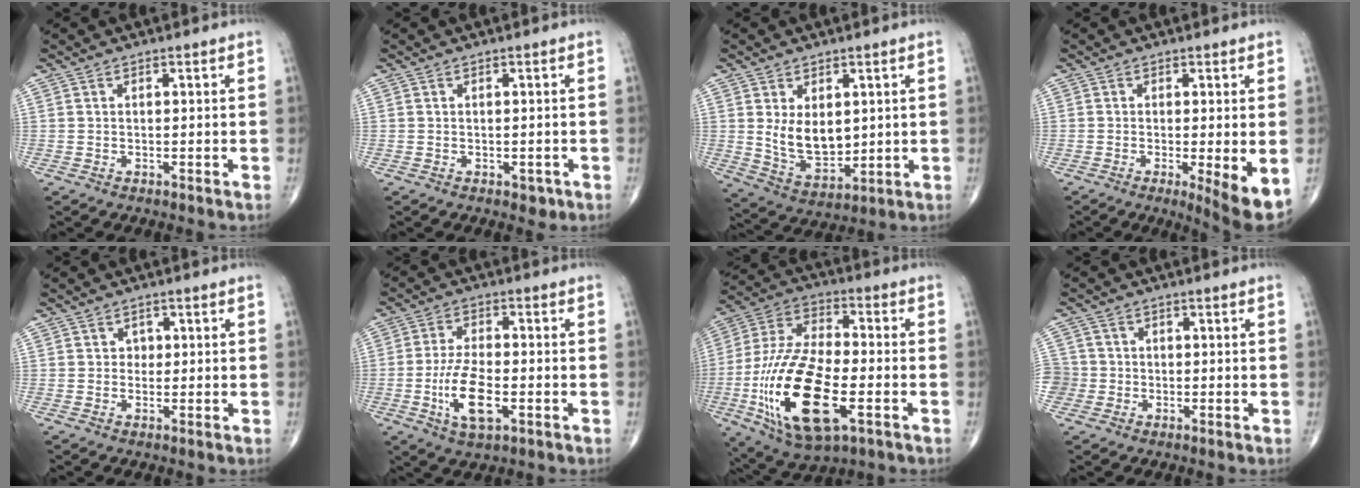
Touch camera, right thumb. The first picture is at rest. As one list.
[{"total": 1.6, "force": [-0.7, 1.1, 1.0], "torque": [-0.003, 0.001, -0.006]}, {"total": 9.1, "force": [1.6, 5.8, 6.8], "torque": [-0.094, -0.025, 0.047]}, {"total": 6.8, "force": [-1.7, 1.2, 6.5], "torque": [-0.099, -0.021, -0.029]}, {"total": 1.4, "force": [0.2, 1.3, 0.5], "torque": [0.004, 0.003, 0.000]}, {"total": 9.5, "force": [-2.7, 4.0, 8.2], "torque": [-0.161, 0.007, -0.048]}, {"total": 22.8, "force": [-6.6, 10.1, 19.4], "torque": [-0.394, 0.011, -0.111]}, {"total": 5.0, "force": [-1.1, 4.8, 0.6], "torque": [-0.002, 0.013, -0.026]}]